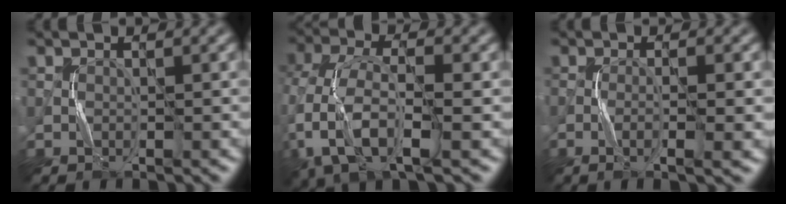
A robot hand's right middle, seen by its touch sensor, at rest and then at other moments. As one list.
[{"total": 7.7, "force": [-1.5, 4.1, 6.4], "torque": [-0.142, -0.001, -0.044]}, {"total": 3.1, "force": [-0.8, 0.4, 3.0], "torque": [-0.050, -0.003, -0.017]}]